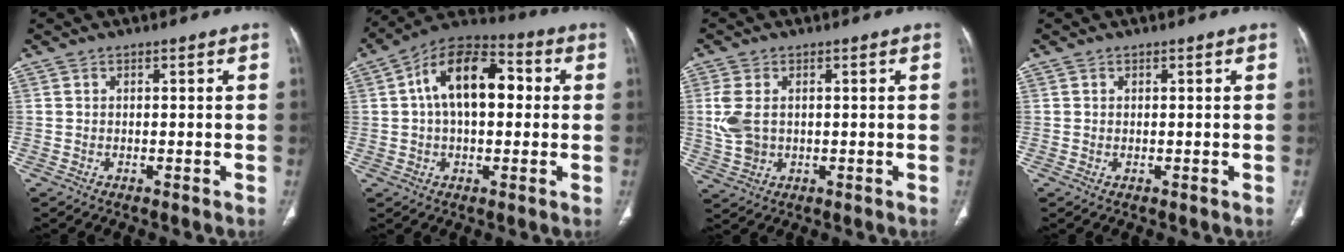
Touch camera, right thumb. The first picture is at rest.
{"total": 14.8, "force": [2.2, 8.5, 11.9], "torque": [-0.178, 0.031, 0.026]}
{"total": 6.3, "force": [0.7, 4.3, 4.6], "torque": [-0.108, 0.000, 0.021]}
{"total": 0.0}